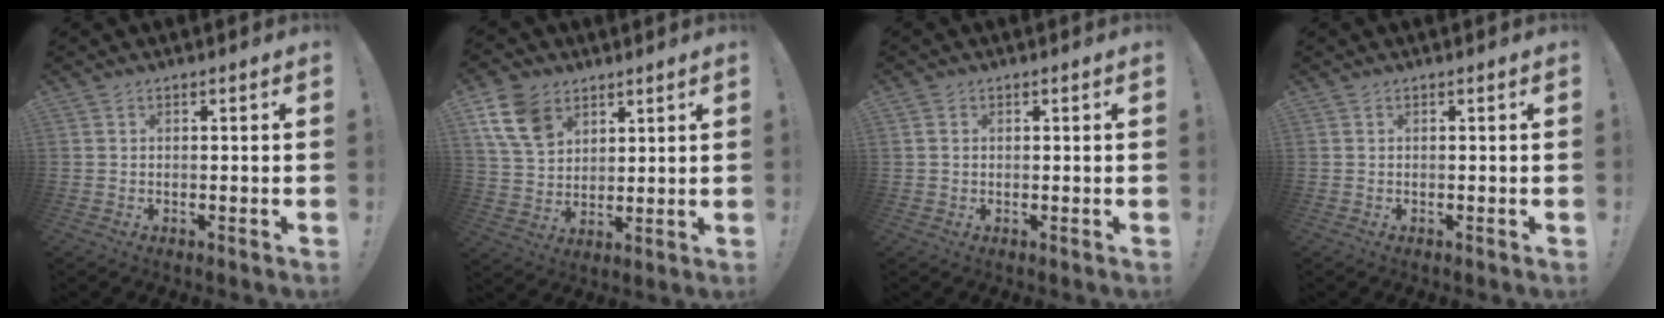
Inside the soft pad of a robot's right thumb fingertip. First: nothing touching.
{"total": 13.0, "force": [7.1, 8.9, 6.3], "torque": [-0.111, -0.024, 0.144]}
{"total": 1.3, "force": [0.3, 1.2, 0.5], "torque": [-0.002, 0.001, 0.003]}
{"total": 0.0}